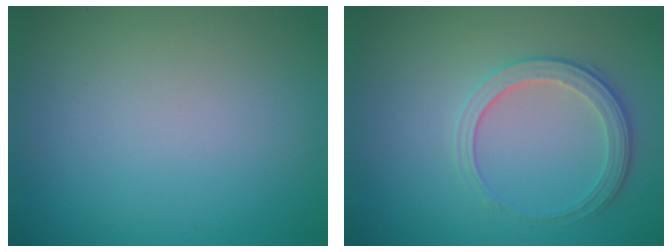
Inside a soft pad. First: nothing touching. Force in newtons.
{"total": 2.7, "press": 2.5, "slide": 1.2}